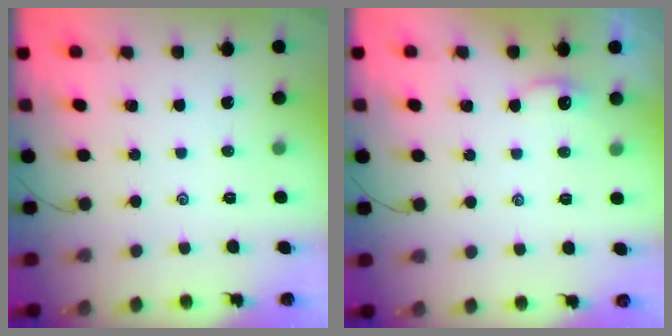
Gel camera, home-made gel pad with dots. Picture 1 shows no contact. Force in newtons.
{"total": 2.1, "press": 2.0, "slide": 0.3}